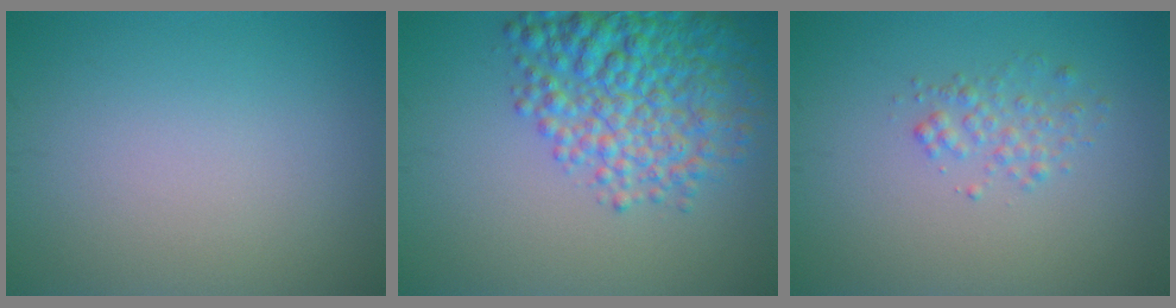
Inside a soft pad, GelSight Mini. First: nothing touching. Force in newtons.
{"total": 7.6, "press": 7.6, "slide": 0.3}
{"total": 1.6, "press": 1.6, "slide": 0.1}